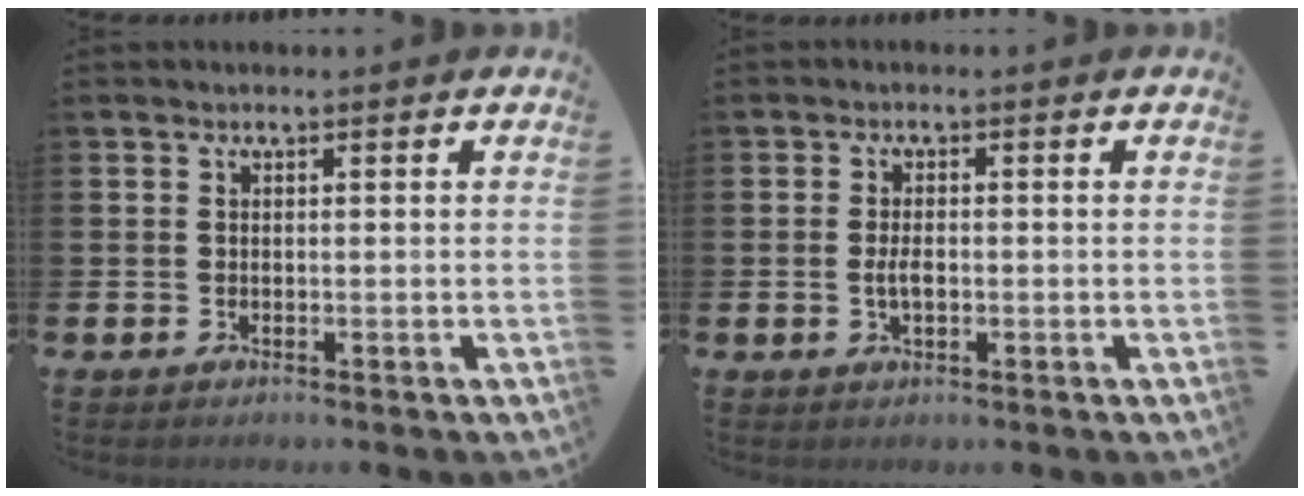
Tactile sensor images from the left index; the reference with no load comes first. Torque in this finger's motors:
{"motor_torque": [0.74, 0.27, 0.06, 0.12]}